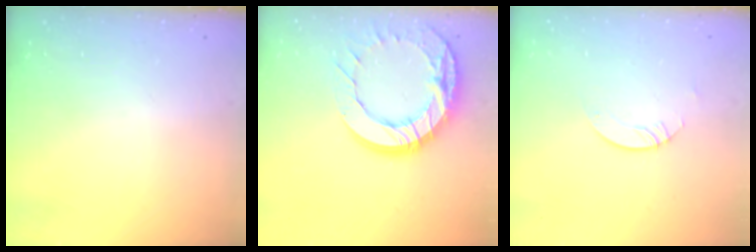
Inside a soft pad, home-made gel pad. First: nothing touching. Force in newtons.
{"total": 20.9, "press": 20.8, "slide": 1.9}
{"total": 2.1, "press": 2.1, "slide": 0.2}